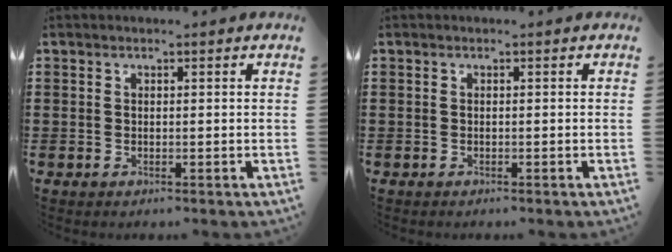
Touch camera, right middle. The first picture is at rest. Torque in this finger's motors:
{"motor_torque": [-0.12, 0.05, 0.00, 0.00]}